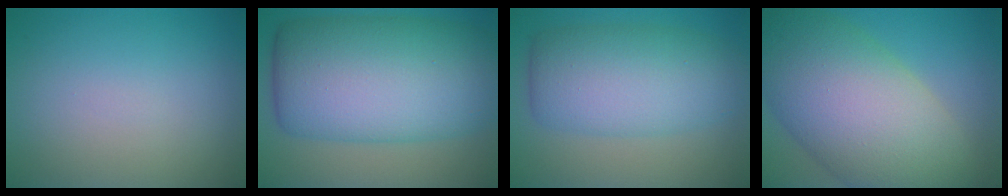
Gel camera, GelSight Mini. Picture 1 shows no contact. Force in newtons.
{"total": 14.3, "press": 14.3, "slide": 0.1}
{"total": 8.0, "press": 8.0, "slide": 0.1}
{"total": 14.5, "press": 14.5, "slide": 0.6}